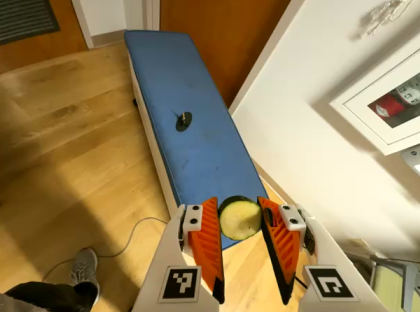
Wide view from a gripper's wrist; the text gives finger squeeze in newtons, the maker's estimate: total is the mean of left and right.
{"total": 8.4, "left": 8.4, "right": 8.3}